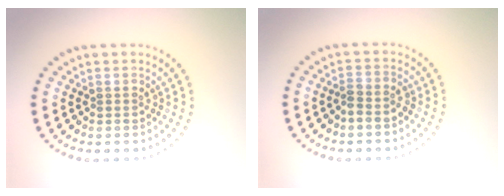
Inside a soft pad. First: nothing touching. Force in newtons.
{"total": 1.4, "press": 1.2, "slide": 0.8}